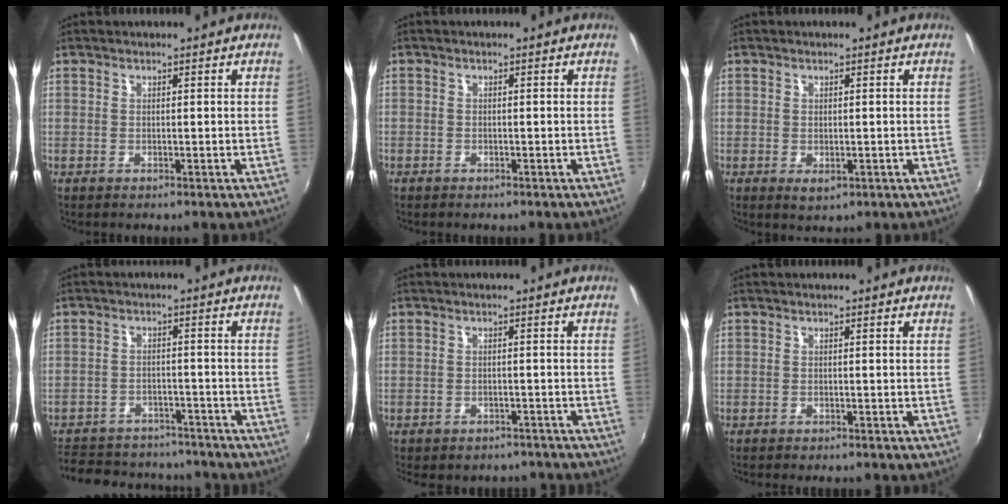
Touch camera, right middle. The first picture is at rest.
{"total": 1.1, "force": [-0.8, 0.7, 0.0], "torque": [-0.004, 0.003, -0.013]}
{"total": 2.0, "force": [-0.4, 1.3, 1.4], "torque": [-0.024, -0.005, -0.003]}
{"total": 18.2, "force": [-15.1, 7.9, 6.2], "torque": [-0.154, 0.021, -0.203]}
{"total": 7.1, "force": [-6.2, 2.9, 1.9], "torque": [-0.045, -0.011, -0.076]}
{"total": 2.3, "force": [-2.2, 0.5, 0.8], "torque": [-0.024, -0.014, -0.034]}